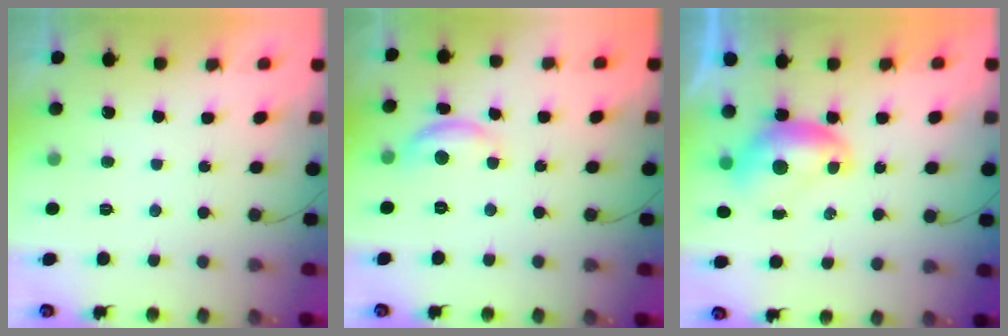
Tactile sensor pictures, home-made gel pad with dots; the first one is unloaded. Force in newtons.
{"total": 9.5, "press": 9.5, "slide": 0.4}
{"total": 7.4, "press": 7.4, "slide": 0.1}